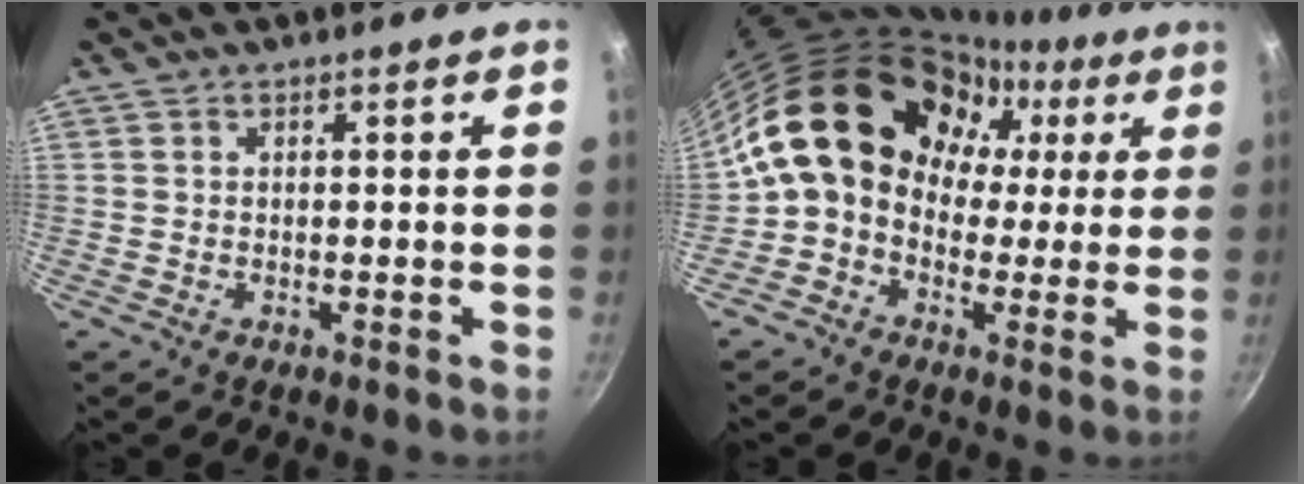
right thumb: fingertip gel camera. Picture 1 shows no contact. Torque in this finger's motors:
{"motor_torque": [-1.30, 2.78, 1.50, -1.26, 0.28]}